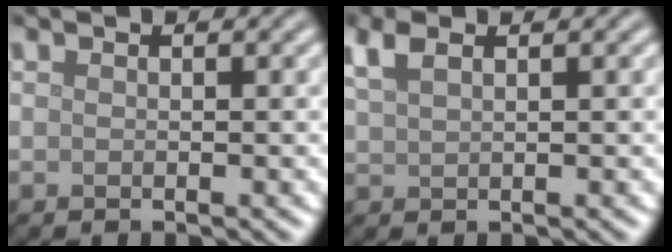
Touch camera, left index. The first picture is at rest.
{"total": 2.4, "force": [1.7, 0.8, 1.5], "torque": [-0.036, 0.008, 0.038]}